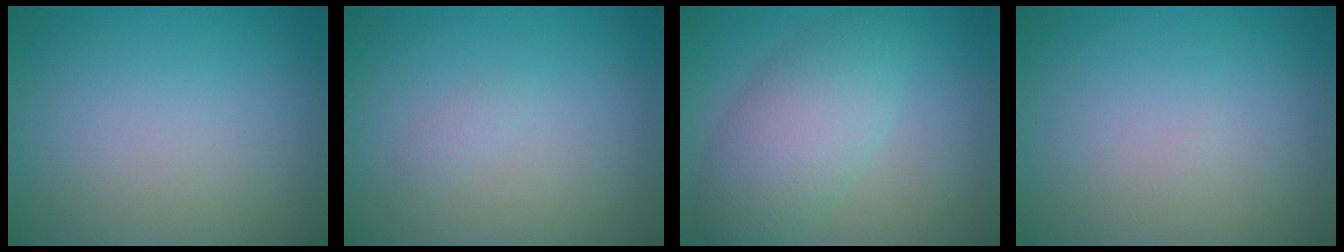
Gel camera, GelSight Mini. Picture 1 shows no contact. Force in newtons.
{"total": 0.6, "press": 0.6, "slide": 0.0}
{"total": 5.7, "press": 5.7, "slide": 0.0}
{"total": 0.0}